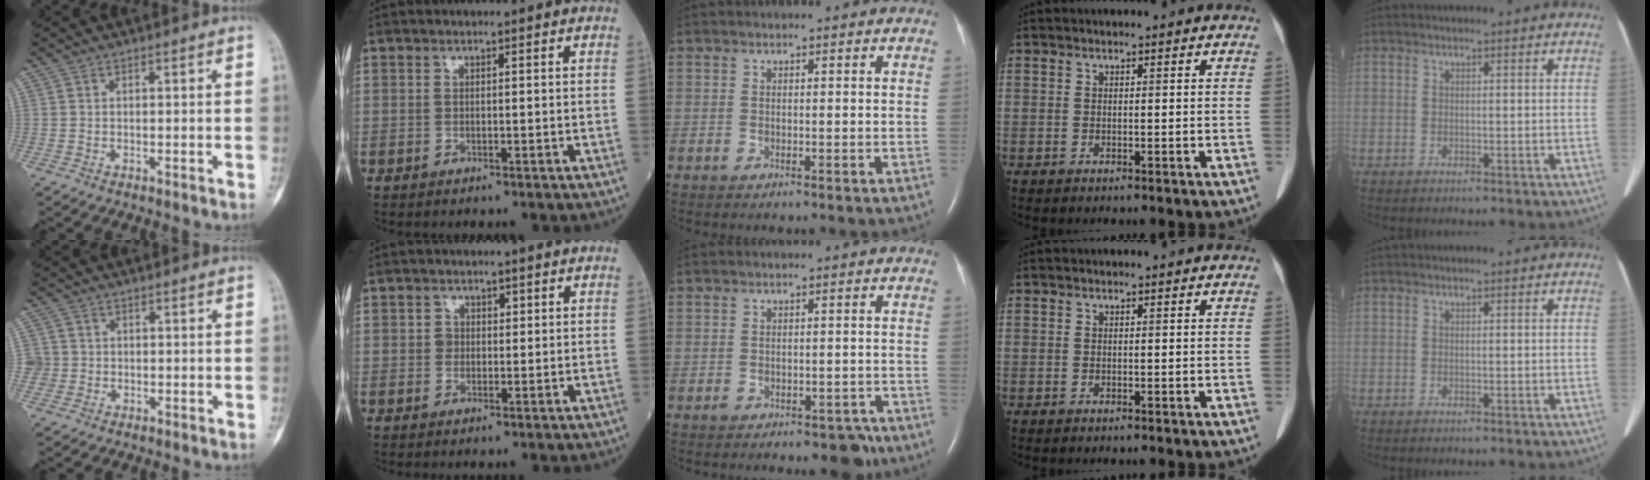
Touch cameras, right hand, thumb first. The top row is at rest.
{"thumb": {"total": 2.7, "force": [-0.3, 2.7, 0.0], "torque": [0.020, 0.008, -0.008]}, "index": {"total": 1.9, "force": [0.4, 1.7, 0.7], "torque": [-0.011, 0.006, 0.006]}, "middle": {"total": 4.0, "force": [-2.8, 2.2, 1.8], "torque": [-0.009, 0.008, -0.029]}}